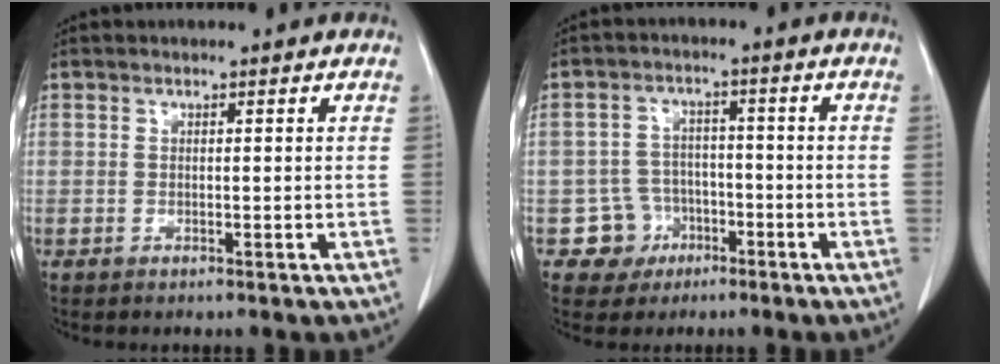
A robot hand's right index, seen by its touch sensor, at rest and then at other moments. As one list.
[{"total": 5.4, "force": [-2.3, 4.8, -0.1], "torque": [0.013, 0.016, -0.031]}]